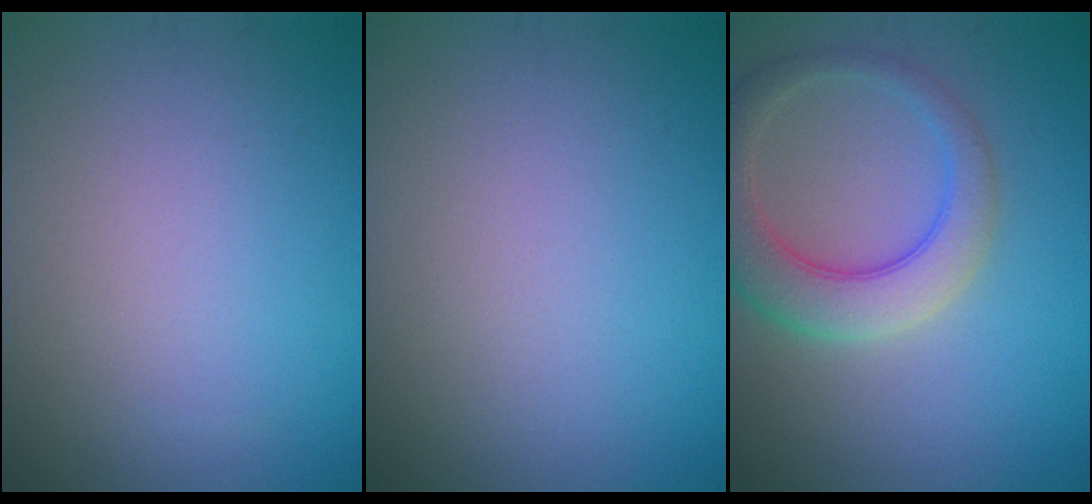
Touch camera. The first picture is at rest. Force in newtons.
{"total": 0.0}
{"total": 5.4, "press": 5.4, "slide": 0.4}